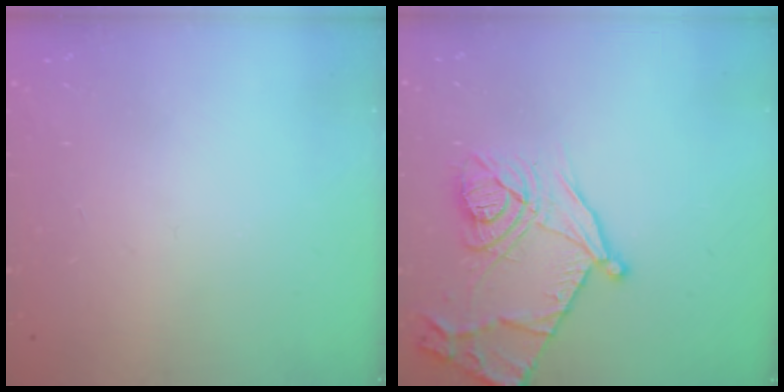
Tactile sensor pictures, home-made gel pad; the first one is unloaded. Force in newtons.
{"total": 17.1, "press": 17.1, "slide": 1.2}